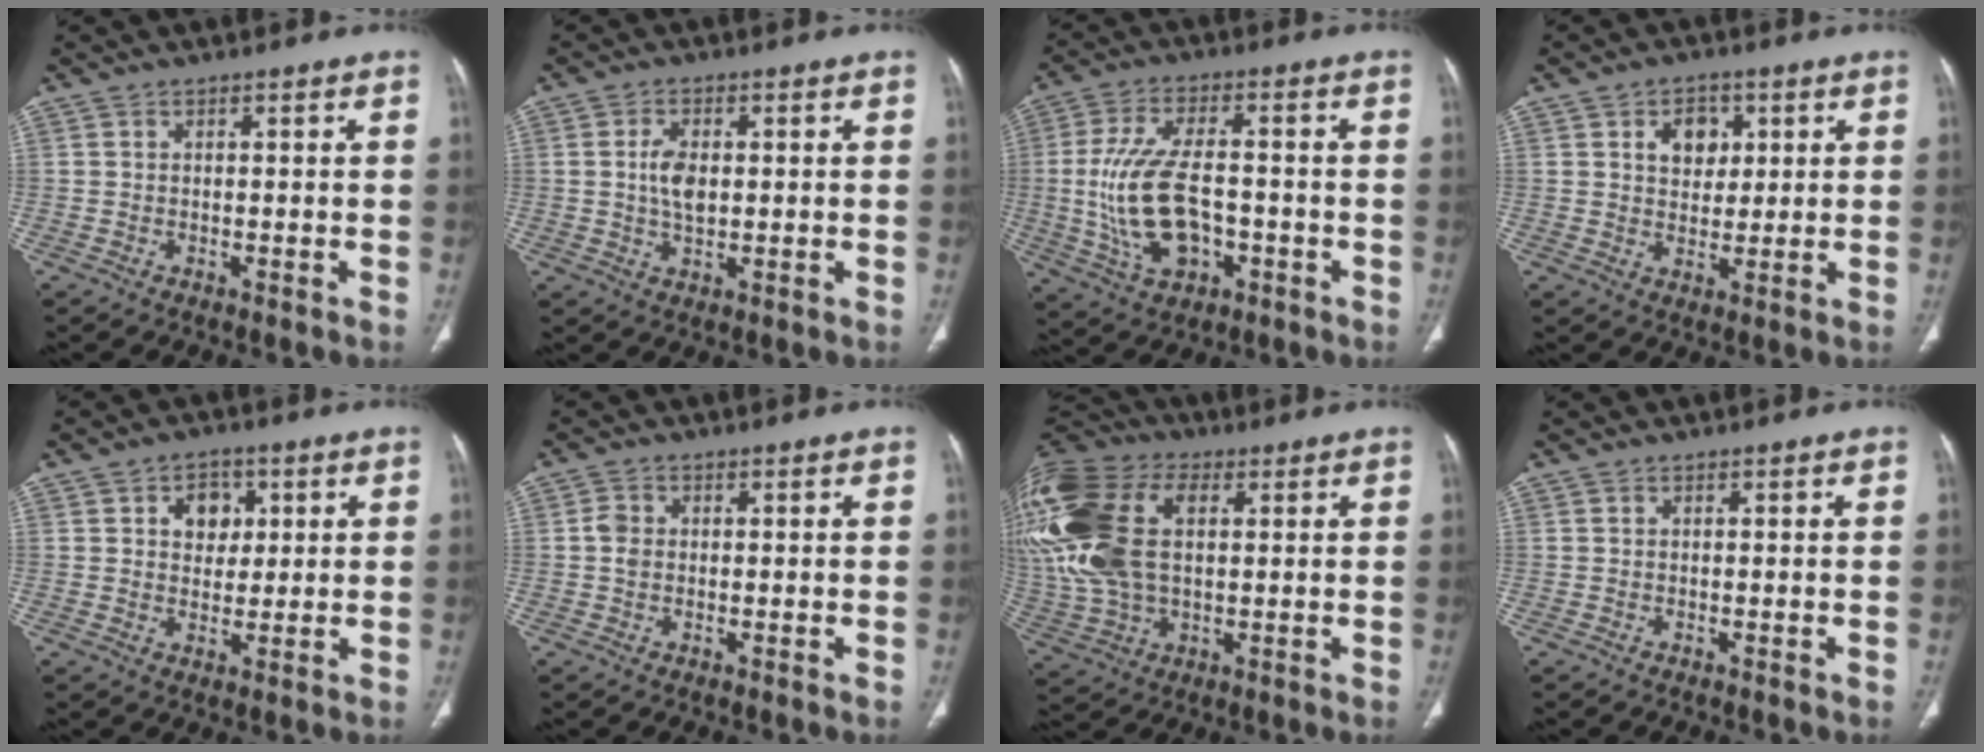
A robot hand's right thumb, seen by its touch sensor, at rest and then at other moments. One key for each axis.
{"total": 5.0, "fx": 0.4, "fy": 2.9, "fz": 4.1, "tx": -0.077, "ty": 0.000, "tz": 0.008}
{"total": 14.4, "fx": -2.0, "fy": 7.7, "fz": 12.0, "tx": -0.238, "ty": 0.011, "tz": -0.026}
{"total": 6.2, "fx": 2.2, "fy": 4.5, "fz": 3.6, "tx": -0.026, "ty": -0.008, "tz": 0.033}
{"total": 5.8, "fx": 1.8, "fy": 4.5, "fz": 3.2, "tx": -0.018, "ty": -0.004, "tz": 0.025}
{"total": 2.5, "fx": 0.0, "fy": 2.0, "fz": 1.5, "tx": -0.026, "ty": 0.003, "tz": -0.004}
{"total": 28.2, "fx": 6.0, "fy": 17.5, "fz": 21.3, "tx": -0.534, "ty": 0.034, "tz": 0.119}
{"total": 0.0}